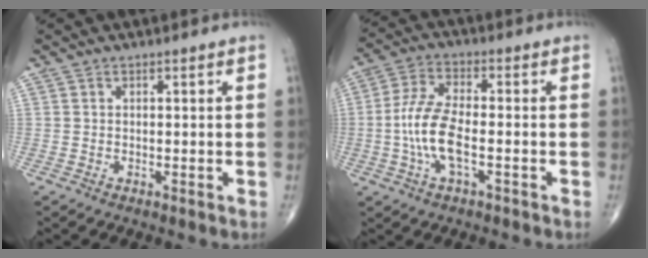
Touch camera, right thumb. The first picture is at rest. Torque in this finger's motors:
{"motor_torque": [2.58, 2.42, 1.11, 0.15, 0.31]}